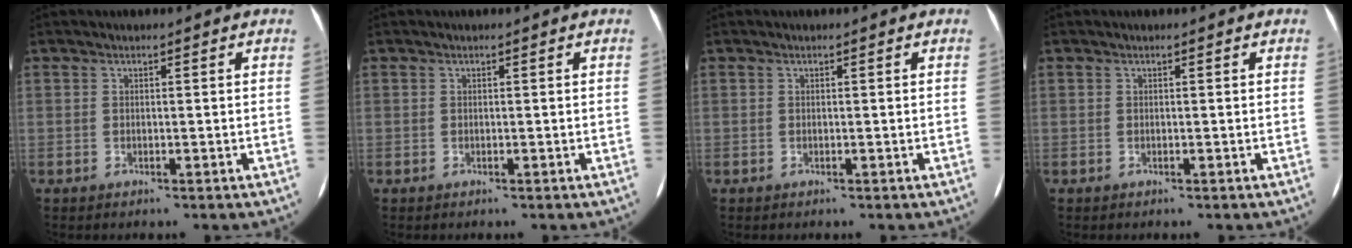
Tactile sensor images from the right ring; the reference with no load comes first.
{"total": 0.0}
{"total": 0.0}
{"total": 0.0}